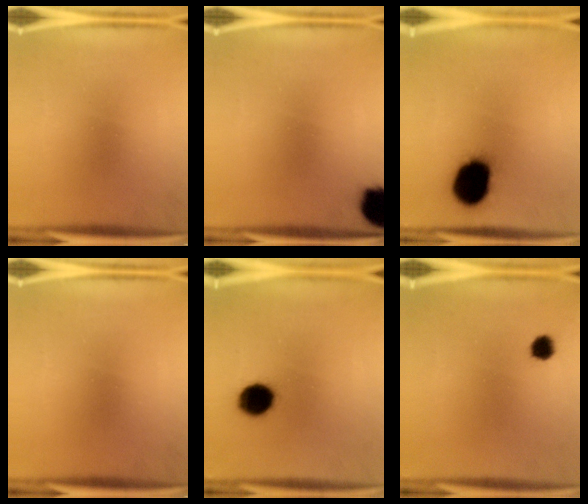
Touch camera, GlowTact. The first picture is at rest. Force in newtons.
{"total": 11.1}
{"total": 17.1}
{"total": 0.0}
{"total": 10.3}
{"total": 2.7}